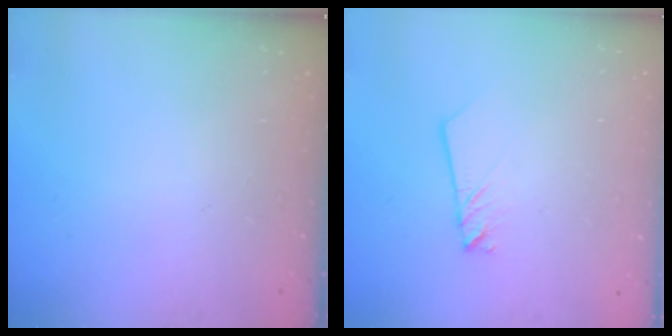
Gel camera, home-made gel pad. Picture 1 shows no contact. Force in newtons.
{"total": 1.9, "press": 1.9, "slide": 0.2}